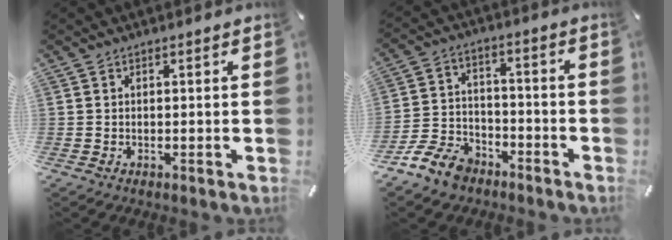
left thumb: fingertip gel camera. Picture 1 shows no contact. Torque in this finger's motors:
{"motor_torque": [-0.18, 0.27, 0.68, 0.69, 0.00]}